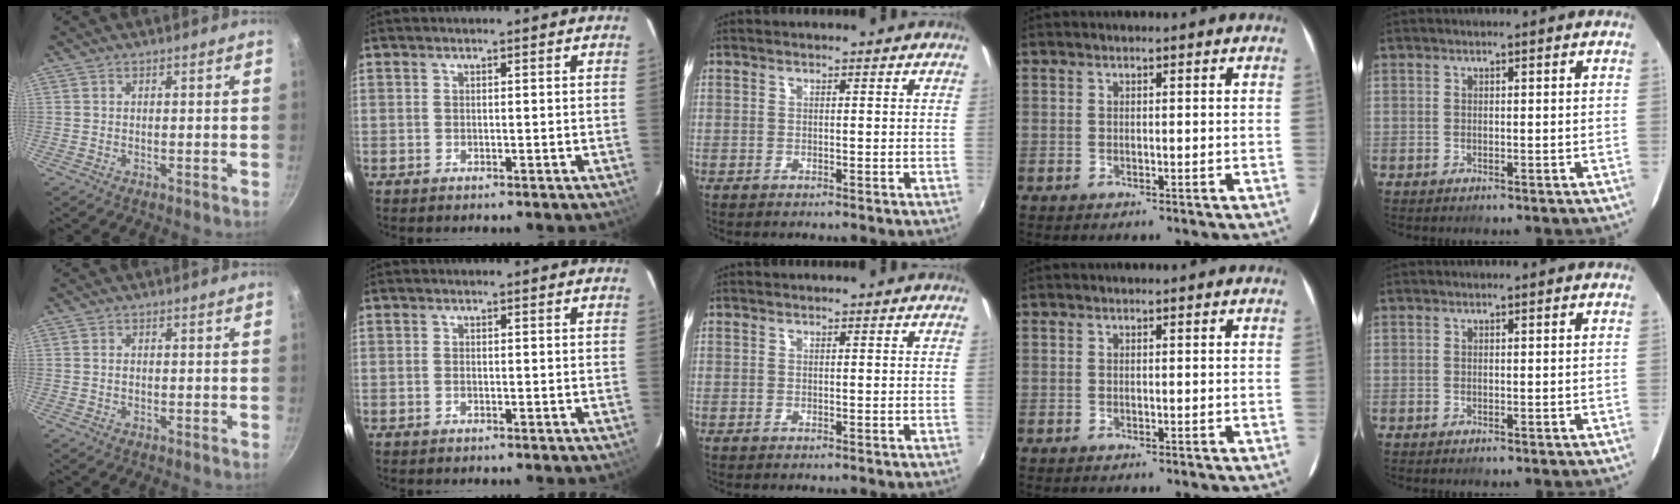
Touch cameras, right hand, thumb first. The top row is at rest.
{"thumb": {"total": 0.9, "force": [0.0, 0.7, 0.6], "torque": [-0.008, 0.003, 0.000]}, "index": {"total": 0.9, "force": [-0.4, 0.5, 0.6], "torque": [-0.014, 0.001, -0.008]}}